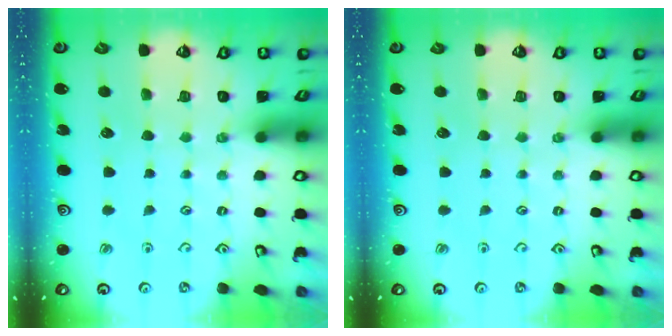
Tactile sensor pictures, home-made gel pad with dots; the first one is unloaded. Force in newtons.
{"total": 0.0}